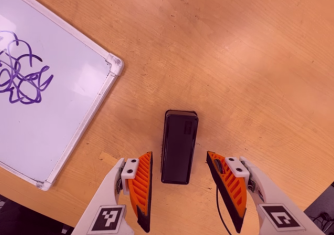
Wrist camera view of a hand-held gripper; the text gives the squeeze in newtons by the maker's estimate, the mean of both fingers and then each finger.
{"total": 0.0}